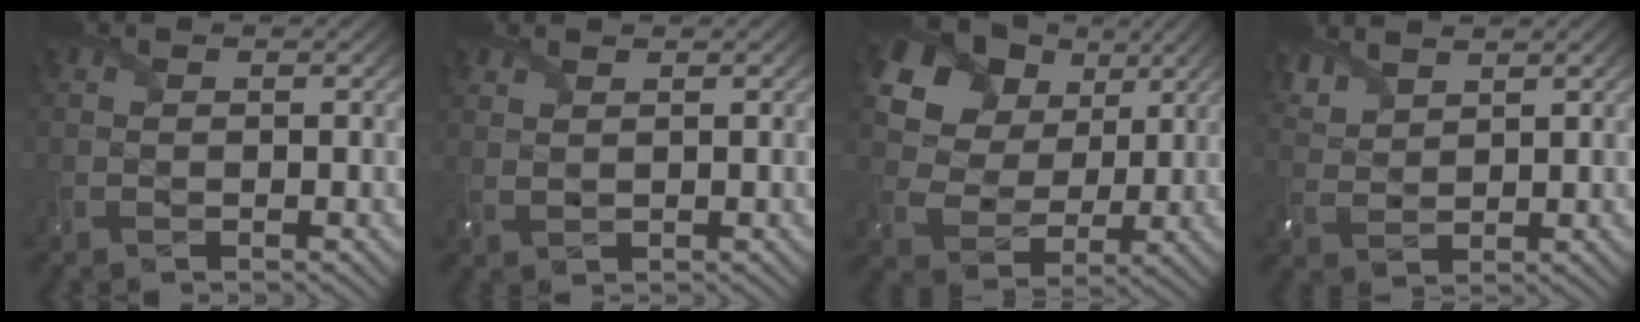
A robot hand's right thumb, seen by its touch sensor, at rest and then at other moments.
{"total": 1.5, "force": [1.3, 0.4, 0.7], "torque": [-0.023, 0.003, 0.032]}
{"total": 17.3, "force": [8.8, 12.2, 8.6], "torque": [-0.222, 0.036, 0.189]}
{"total": 4.5, "force": [3.7, 1.7, 2.0], "torque": [-0.062, 0.008, 0.080]}